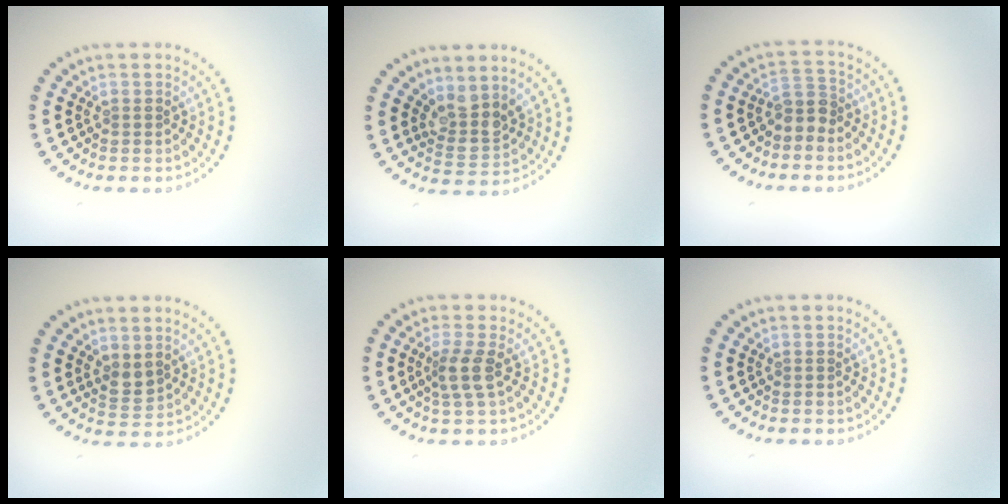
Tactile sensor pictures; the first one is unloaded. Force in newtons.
{"total": 3.0, "press": 2.3, "slide": 1.9}
{"total": 2.1, "press": 1.7, "slide": 1.3}
{"total": 1.6, "press": 1.4, "slide": 0.7}
{"total": 2.4, "press": 1.9, "slide": 1.4}
{"total": 0.0}